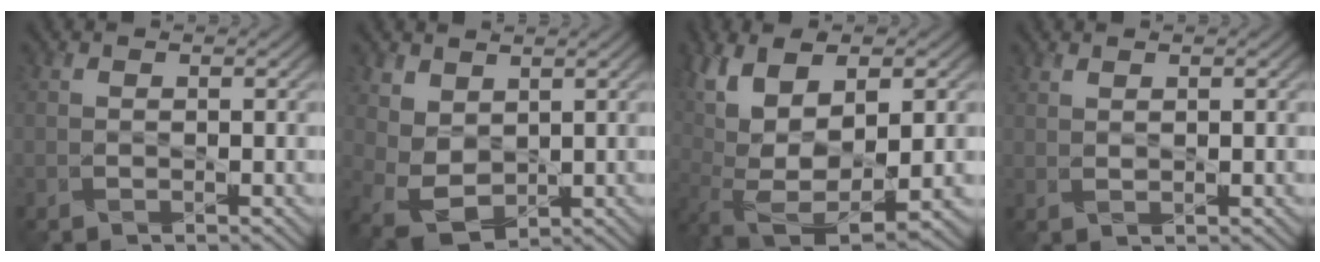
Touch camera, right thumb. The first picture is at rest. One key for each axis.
{"total": 4.0, "fx": 2.6, "fy": 2.2, "fz": 2.1, "tx": -0.061, "ty": -0.004, "tz": 0.055}
{"total": 13.3, "fx": 1.2, "fy": 6.5, "fz": 11.5, "tx": -0.232, "ty": -0.020, "tz": 0.035}
{"total": 0.8, "fx": 0.6, "fy": -0.1, "fz": 0.4, "tx": -0.012, "ty": -0.002, "tz": 0.014}